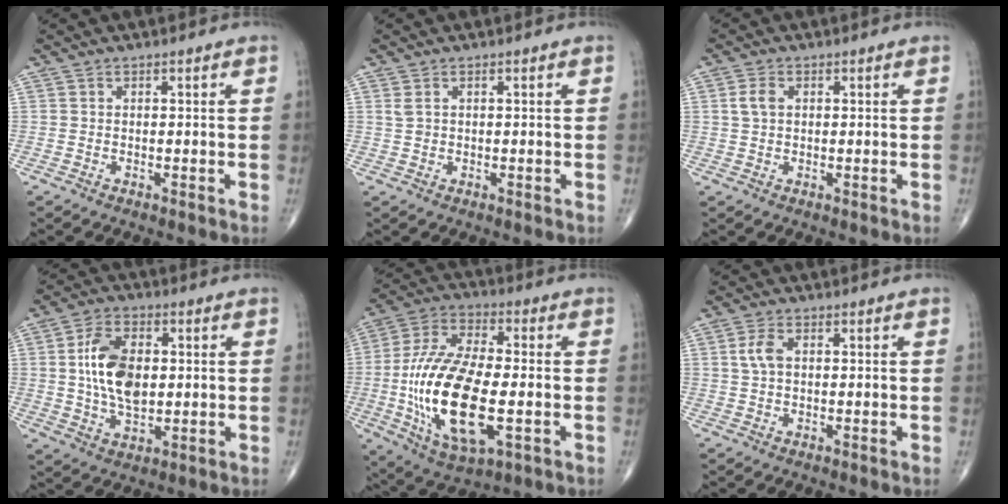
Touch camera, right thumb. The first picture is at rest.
{"total": 1.3, "force": [0.7, 0.7, 0.8], "torque": [-0.017, 0.004, 0.019]}
{"total": 2.9, "force": [0.6, 2.0, 2.0], "torque": [-0.042, 0.005, 0.012]}
{"total": 12.0, "force": [1.3, 7.0, 9.6], "torque": [-0.164, -0.001, 0.027]}
{"total": 22.5, "force": [-3.7, 9.8, 19.9], "torque": [-0.406, 0.003, -0.055]}
{"total": 3.5, "force": [0.6, 2.0, 2.8], "torque": [-0.063, 0.005, 0.011]}